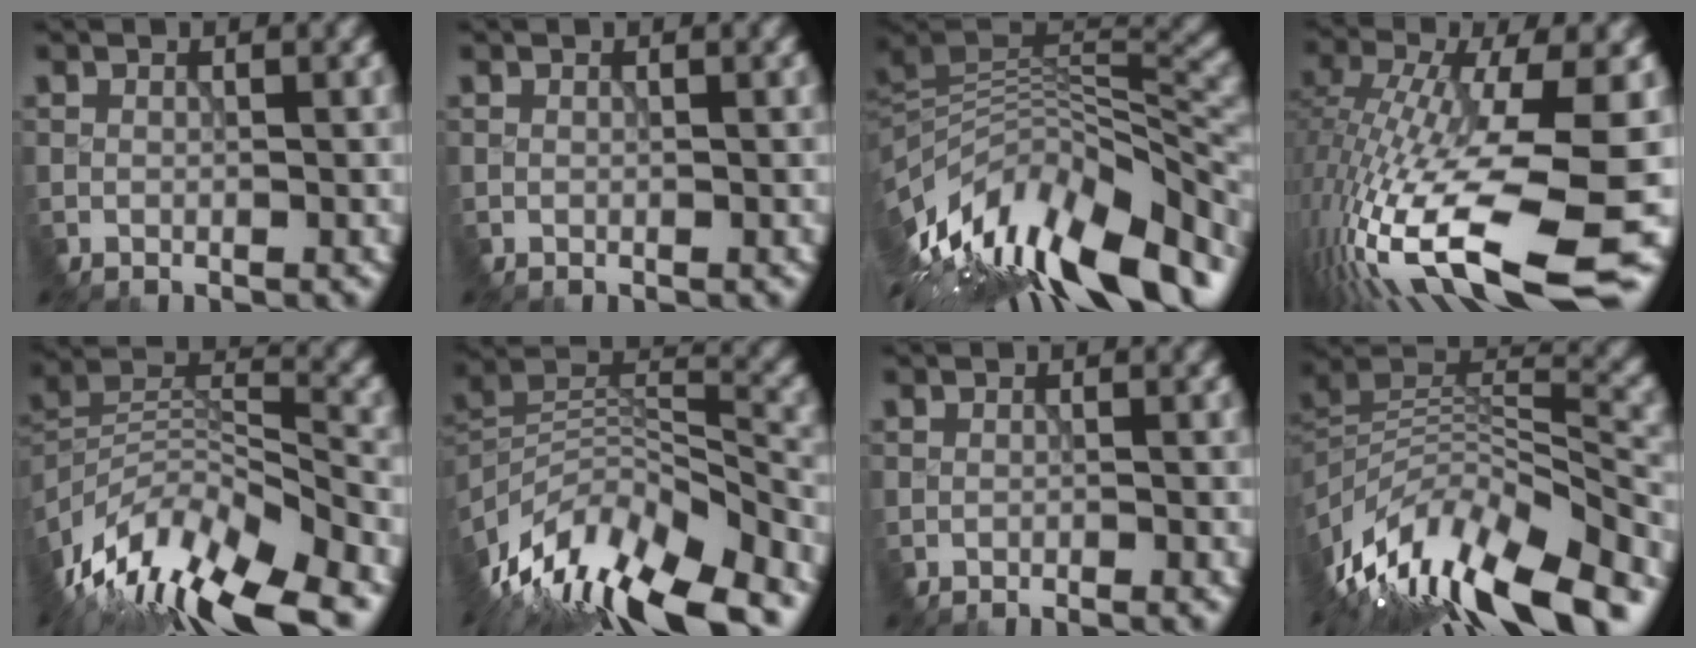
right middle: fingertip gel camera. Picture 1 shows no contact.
{"total": 0.0}
{"total": 12.8, "force": [-4.0, 5.4, 10.9], "torque": [-0.217, 0.003, -0.068]}
{"total": 14.9, "force": [-4.2, 4.2, 13.6], "torque": [-0.295, -0.023, -0.075]}
{"total": 12.2, "force": [-8.3, 4.3, 7.8], "torque": [-0.190, 0.013, -0.150]}
{"total": 12.6, "force": [-8.6, 4.9, 7.8], "torque": [-0.191, 0.012, -0.155]}
{"total": 1.1, "force": [-1.1, -0.1, 0.0], "torque": [-0.010, -0.001, -0.018]}
{"total": 11.7, "force": [-6.5, 4.7, 8.6], "torque": [-0.194, 0.008, -0.107]}